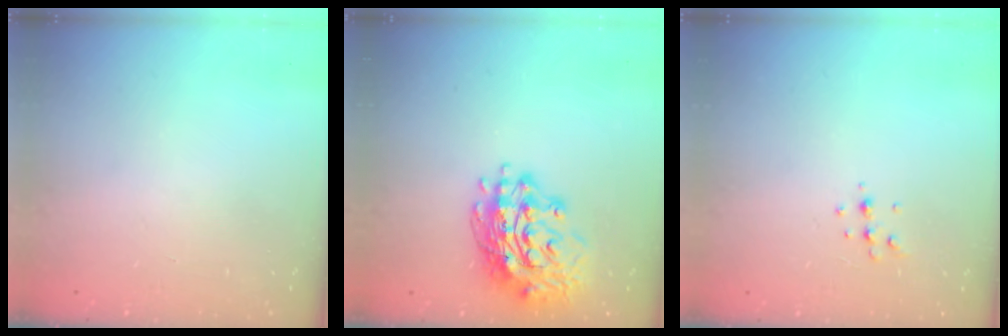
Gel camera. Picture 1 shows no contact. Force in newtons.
{"total": 16.1, "press": 16.0, "slide": 1.7}
{"total": 4.8, "press": 4.7, "slide": 1.1}